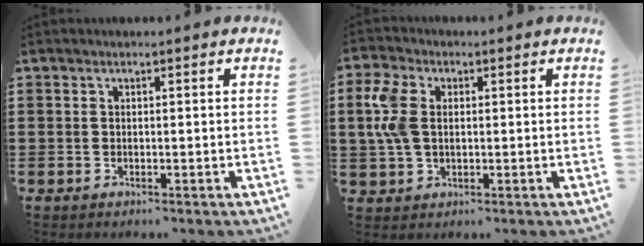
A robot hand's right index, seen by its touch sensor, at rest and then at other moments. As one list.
[{"total": 6.5, "force": [1.3, 4.2, 4.8], "torque": [-0.132, 0.004, 0.015]}]